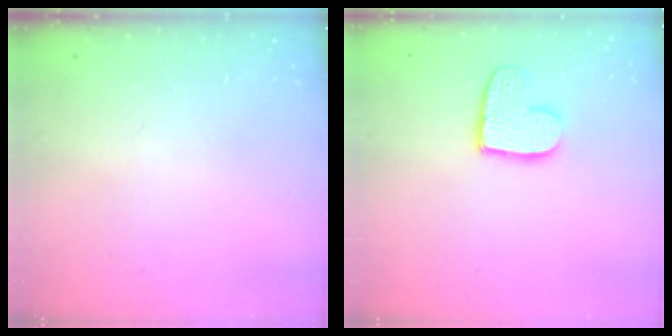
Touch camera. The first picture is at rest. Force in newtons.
{"total": 10.9, "press": 10.8, "slide": 0.9}